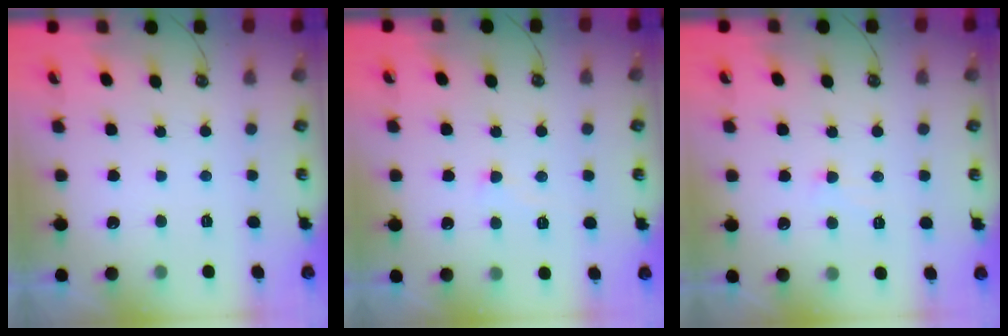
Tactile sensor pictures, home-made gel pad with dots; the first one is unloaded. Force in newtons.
{"total": 3.4, "press": 3.4, "slide": 0.5}
{"total": 0.8, "press": 0.5, "slide": 0.6}